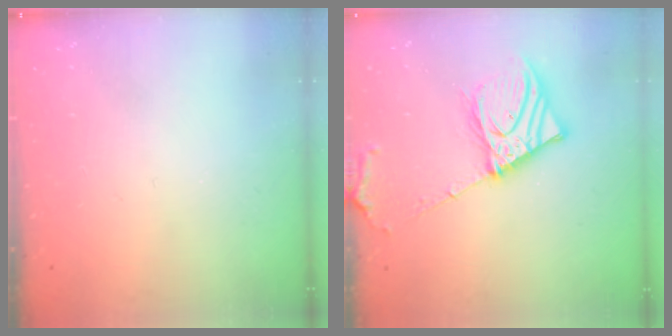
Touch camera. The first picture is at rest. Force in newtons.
{"total": 12.5, "press": 12.4, "slide": 1.8}